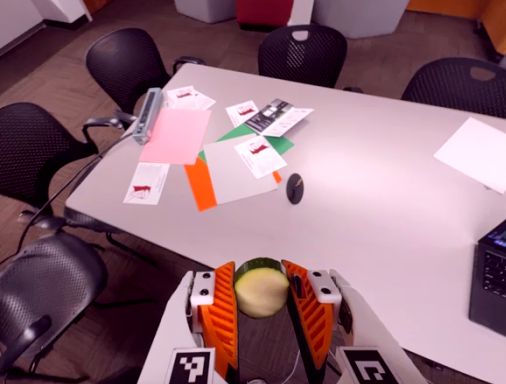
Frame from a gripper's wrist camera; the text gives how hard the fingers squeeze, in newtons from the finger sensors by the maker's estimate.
{"total": 13.0, "left": 13.2, "right": 12.8}